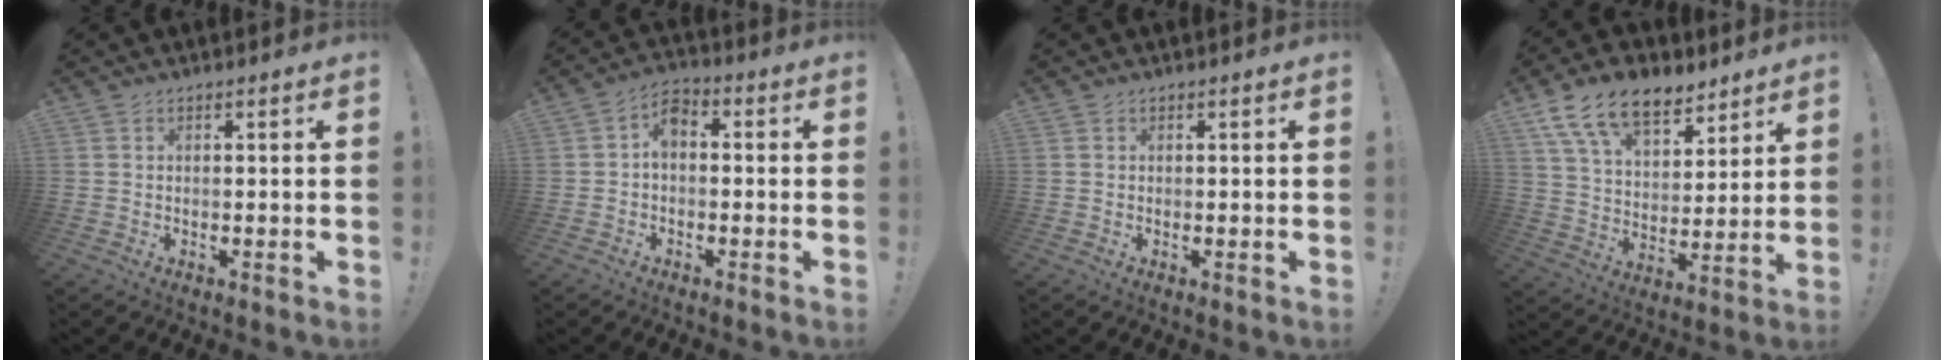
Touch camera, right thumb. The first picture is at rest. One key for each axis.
{"total": 4.8, "fx": -0.5, "fy": 3.3, "fz": 3.4, "tx": -0.066, "ty": 0.009, "tz": -0.009}
{"total": 0.0}
{"total": 16.1, "fx": 10.3, "fy": 8.8, "fz": 8.7, "tx": -0.151, "ty": -0.059, "tz": 0.191}